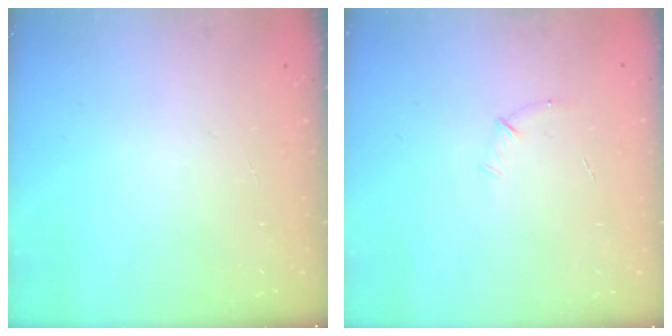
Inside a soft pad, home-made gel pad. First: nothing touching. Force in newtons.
{"total": 4.9, "press": 4.7, "slide": 1.2}